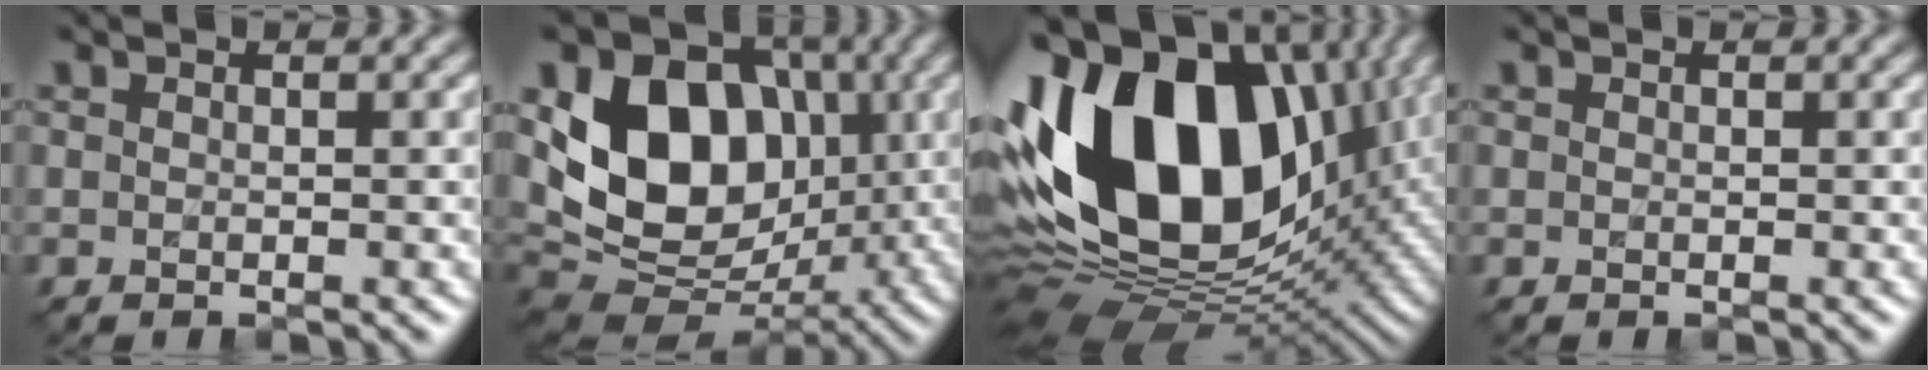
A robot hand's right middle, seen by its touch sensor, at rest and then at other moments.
{"total": 11.9, "force": [1.7, 9.1, 7.5], "torque": [-0.134, -0.009, 0.025]}
{"total": 19.8, "force": [2.6, 13.3, 14.5], "torque": [-0.291, 0.013, 0.042]}
{"total": 0.0}